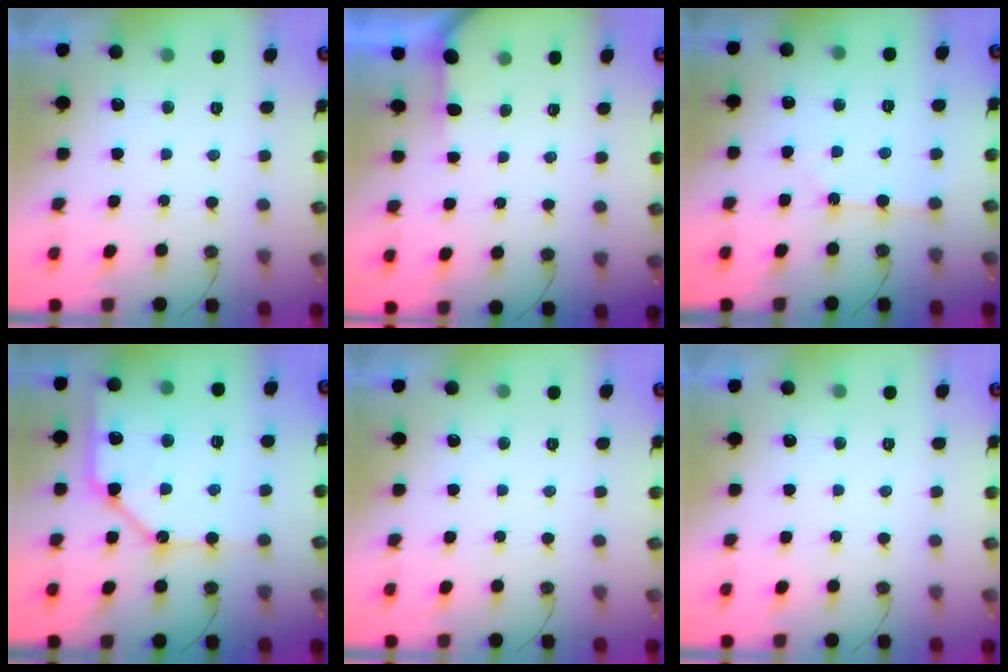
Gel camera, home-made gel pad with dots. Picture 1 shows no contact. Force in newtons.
{"total": 2.4, "press": 2.4, "slide": 0.3}
{"total": 1.8, "press": 1.7, "slide": 0.3}
{"total": 14.5, "press": 14.4, "slide": 1.6}
{"total": 0.0}
{"total": 0.0}